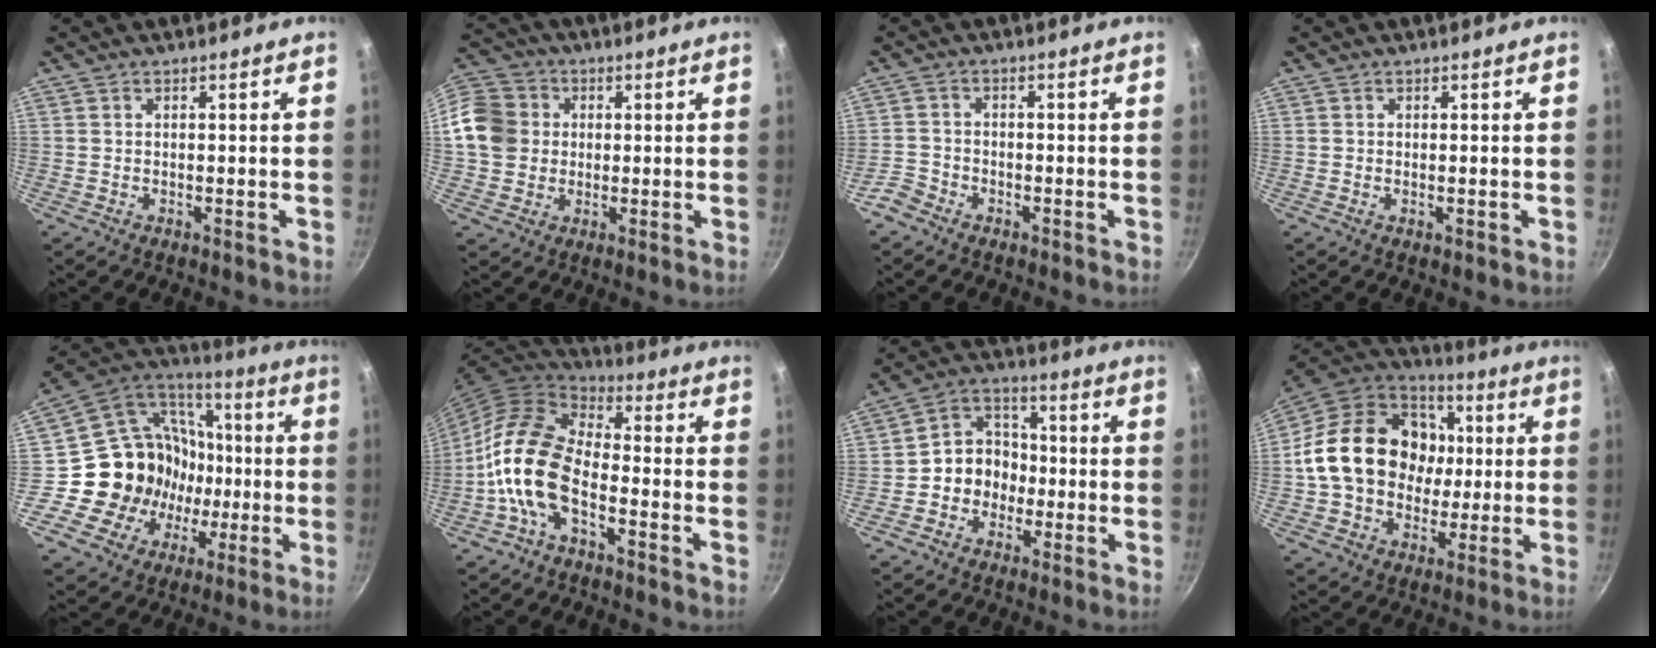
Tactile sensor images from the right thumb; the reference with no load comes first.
{"total": 13.0, "force": [1.2, 11.4, 6.1], "torque": [-0.101, 0.019, 0.010]}
{"total": 3.6, "force": [-2.6, 2.3, 0.9], "torque": [-0.016, 0.029, -0.052]}
{"total": 0.7, "force": [-0.1, 0.3, 0.7], "torque": [-0.011, -0.001, -0.002]}
{"total": 20.7, "force": [-2.7, 18.9, 8.1], "torque": [-0.109, 0.035, -0.031]}
{"total": 14.7, "force": [-5.1, 8.3, 11.0], "torque": [-0.192, 0.049, -0.116]}
{"total": 8.9, "force": [-2.2, 7.7, 3.8], "torque": [-0.015, 0.040, -0.049]}
{"total": 23.9, "force": [1.2, 19.2, 14.2], "torque": [-0.217, 0.034, 0.019]}